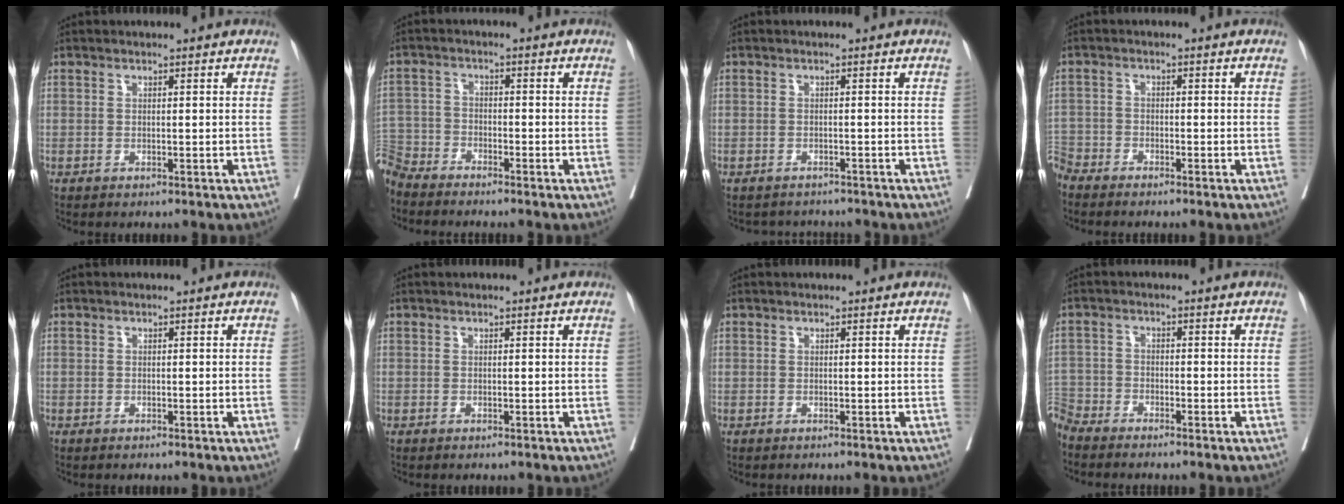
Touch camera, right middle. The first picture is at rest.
{"total": 6.7, "force": [-6.5, 1.1, 1.0], "torque": [-0.017, 0.000, -0.131]}
{"total": 3.3, "force": [-3.2, 0.8, -0.4], "torque": [0.010, -0.003, -0.045]}
{"total": 3.8, "force": [-3.8, 0.5, 0.4], "torque": [-0.002, -0.009, -0.077]}
{"total": 0.0}
{"total": 0.0}
{"total": 0.0}
{"total": 5.0, "force": [-4.9, 0.5, 0.7], "torque": [-0.008, -0.003, -0.099]}